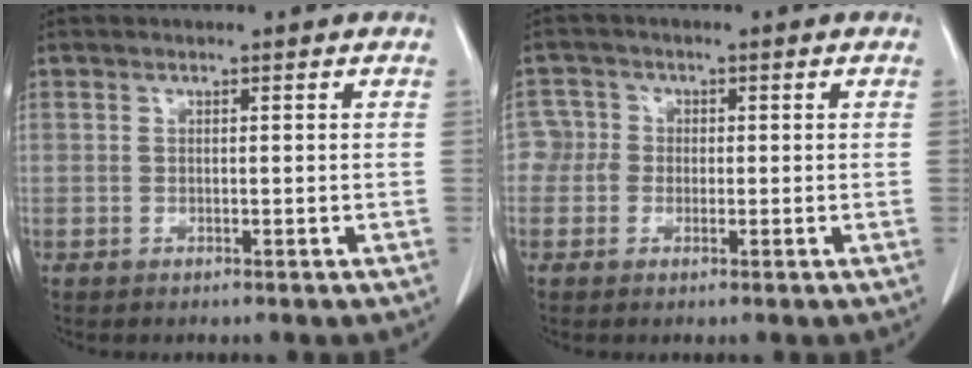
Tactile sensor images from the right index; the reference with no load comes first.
{"total": 3.1, "force": [-0.4, 3.1, 0.1], "torque": [0.016, 0.012, -0.014]}